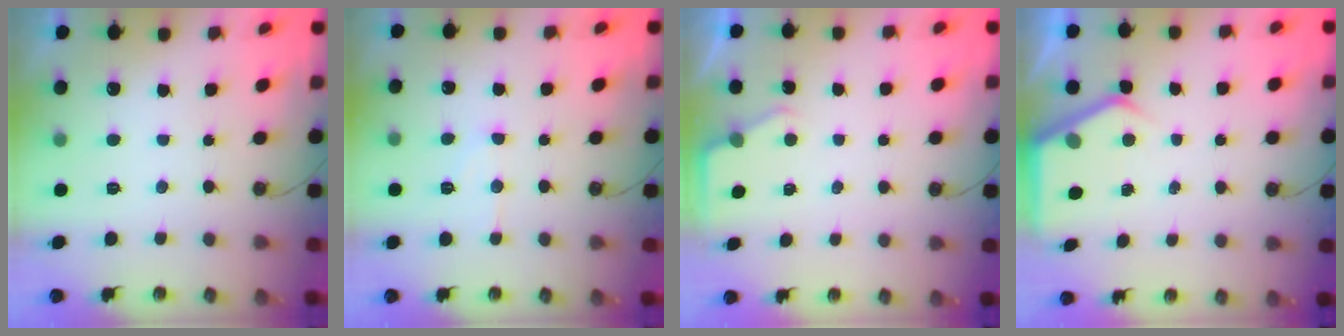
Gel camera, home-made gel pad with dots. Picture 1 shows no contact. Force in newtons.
{"total": 8.4, "press": 8.3, "slide": 0.6}
{"total": 3.0, "press": 2.9, "slide": 0.5}
{"total": 4.3, "press": 4.2, "slide": 0.5}